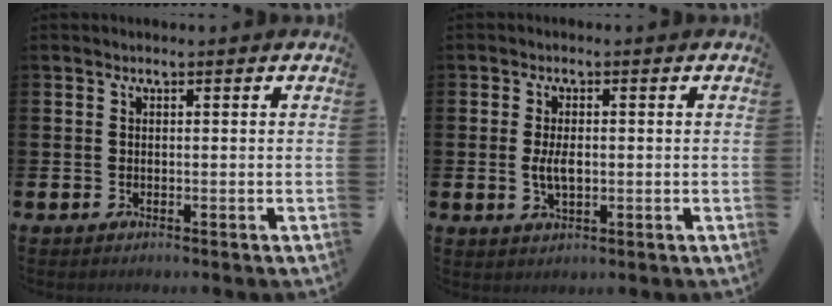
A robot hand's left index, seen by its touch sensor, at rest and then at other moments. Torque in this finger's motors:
{"motor_torque": [1.11, 0.05, 0.53, 0.16]}